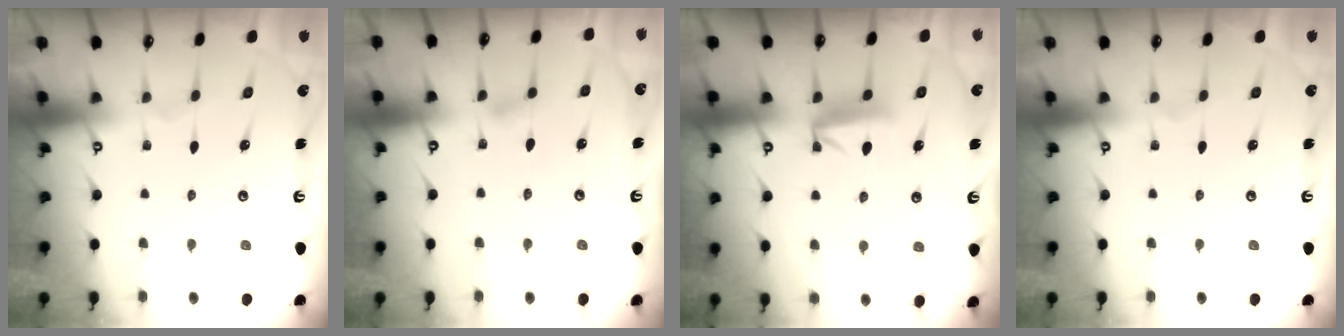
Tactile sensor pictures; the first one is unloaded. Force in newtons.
{"total": 3.7, "press": 3.6, "slide": 0.4}
{"total": 6.9, "press": 6.8, "slide": 1.0}
{"total": 0.0}